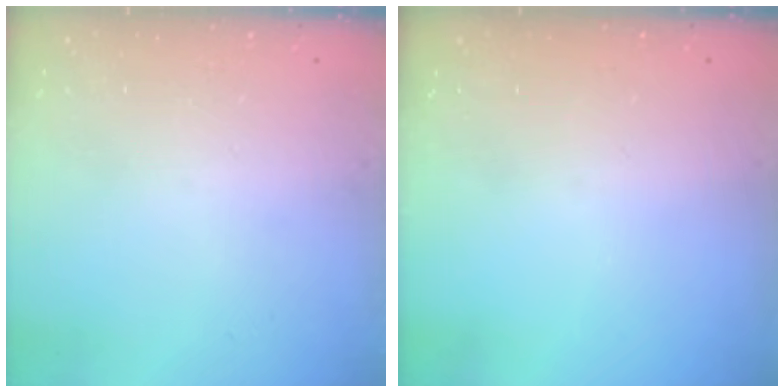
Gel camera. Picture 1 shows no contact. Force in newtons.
{"total": 0.0}